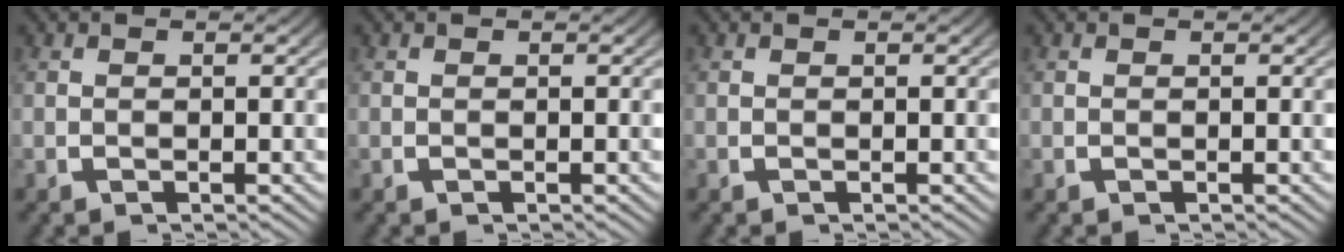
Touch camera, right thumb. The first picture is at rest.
{"total": 0.0}
{"total": 0.0}
{"total": 0.0}